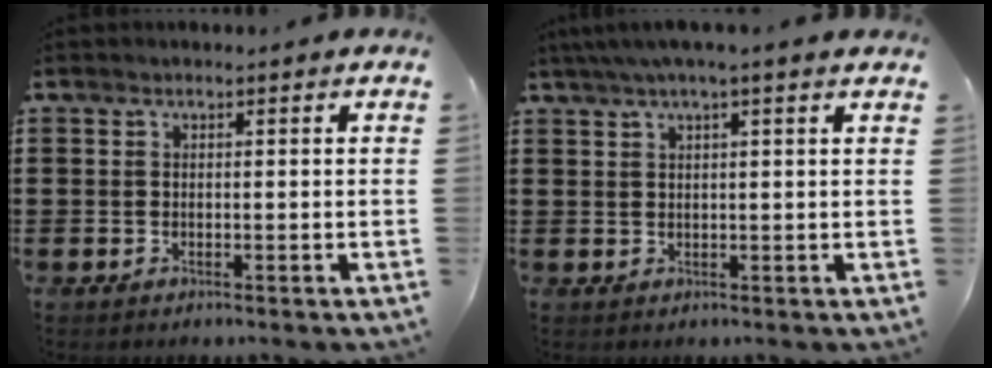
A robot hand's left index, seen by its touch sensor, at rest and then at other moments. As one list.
[{"total": 2.8, "force": [1.8, -0.2, 2.1], "torque": [-0.043, 0.004, 0.032]}]